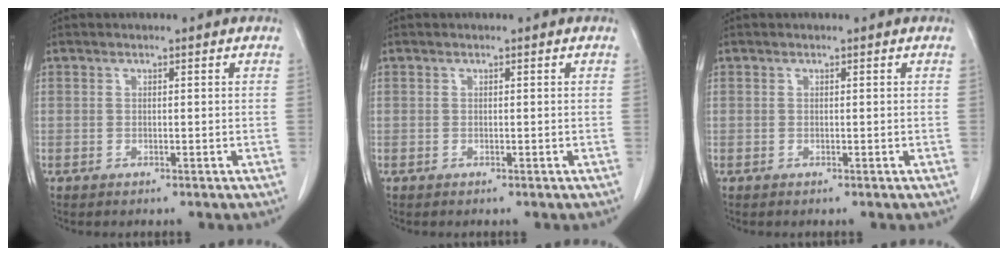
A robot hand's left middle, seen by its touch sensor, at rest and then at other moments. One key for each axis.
{"total": 0.0}
{"total": 0.0}